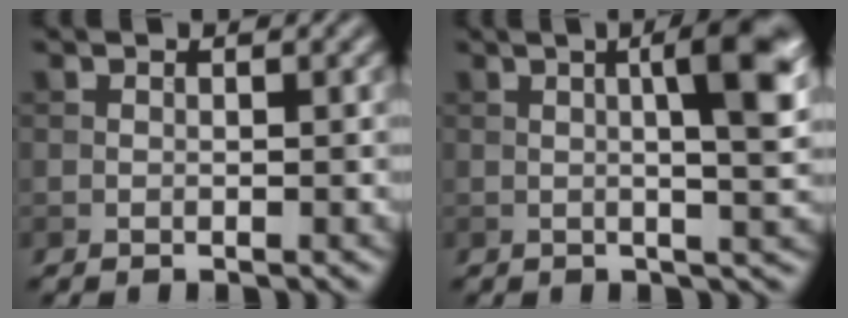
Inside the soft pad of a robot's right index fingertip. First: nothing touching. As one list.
[{"total": 7.2, "force": [1.4, 1.8, 6.9], "torque": [-0.071, 0.016, 0.015]}]